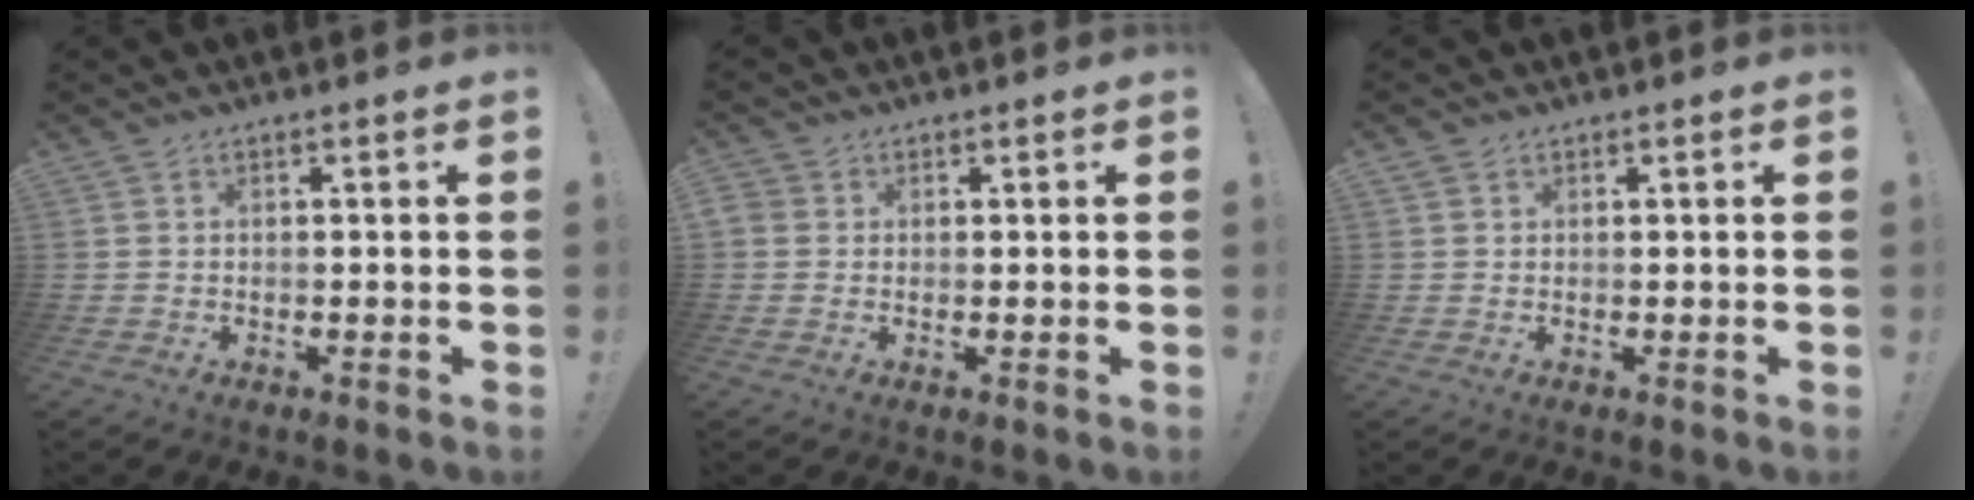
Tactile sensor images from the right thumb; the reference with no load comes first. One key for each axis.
{"total": 2.4, "fx": 0.8, "fy": 2.1, "fz": 0.8, "tx": -0.010, "ty": 0.001, "tz": 0.015}
{"total": 1.1, "fx": 0.8, "fy": 0.8, "fz": 0.1, "tx": 0.002, "ty": -0.002, "tz": 0.015}